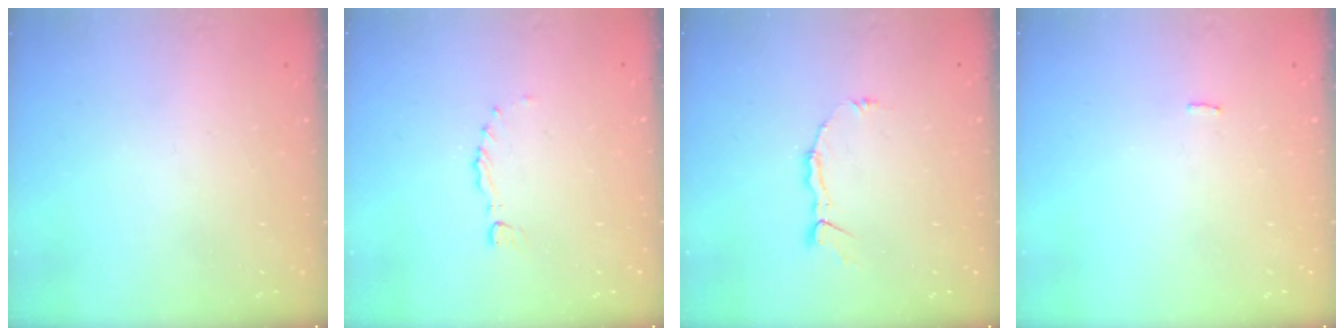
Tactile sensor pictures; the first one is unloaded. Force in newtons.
{"total": 0.0}
{"total": 3.6, "press": 3.6, "slide": 0.2}
{"total": 0.5, "press": 0.4, "slide": 0.3}